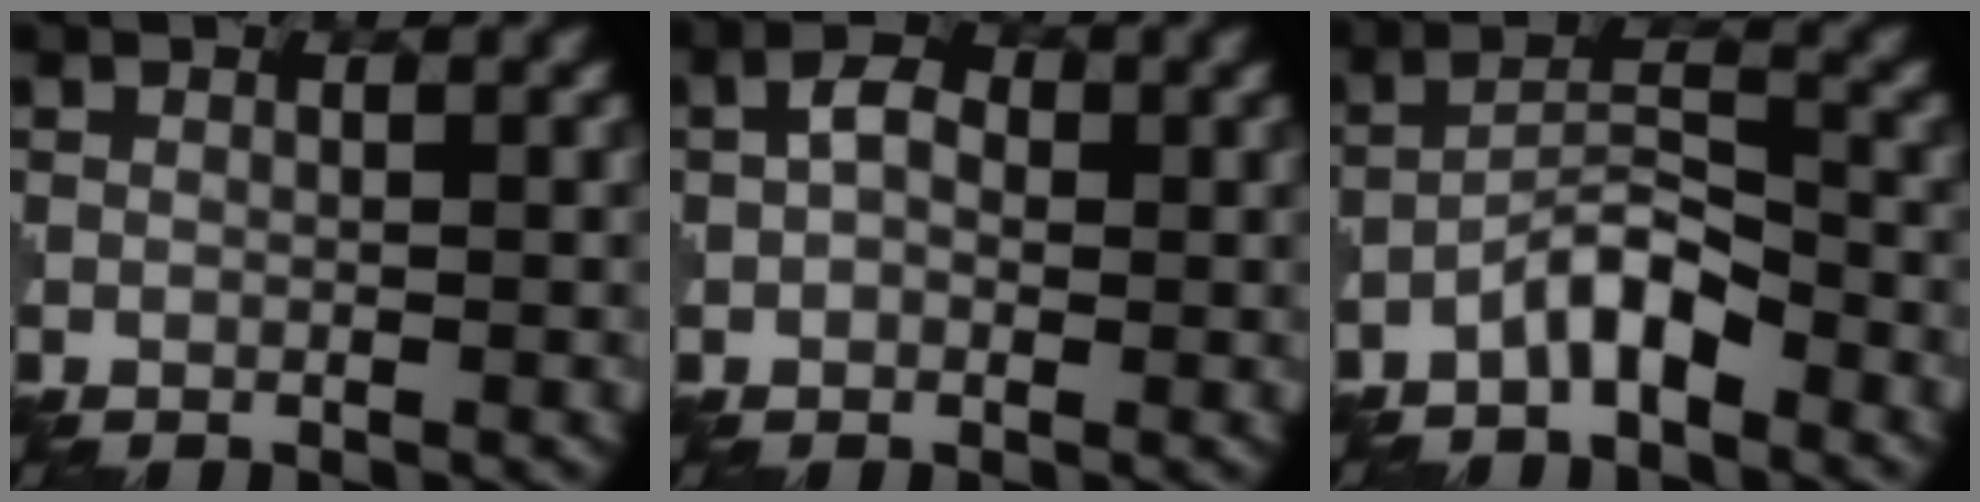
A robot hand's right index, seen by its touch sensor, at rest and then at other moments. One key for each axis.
{"total": 2.8, "fx": 0.5, "fy": 1.8, "fz": 2.1, "tx": -0.038, "ty": 0.009, "tz": 0.001}
{"total": 3.7, "fx": -2.6, "fy": 0.9, "fz": 2.5, "tx": -0.045, "ty": 0.017, "tz": -0.055}